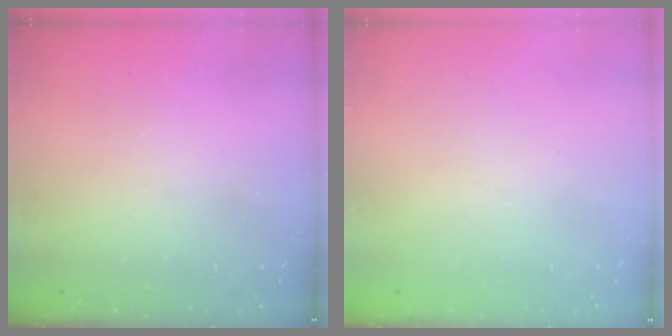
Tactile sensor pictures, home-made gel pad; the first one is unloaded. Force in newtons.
{"total": 0.0}